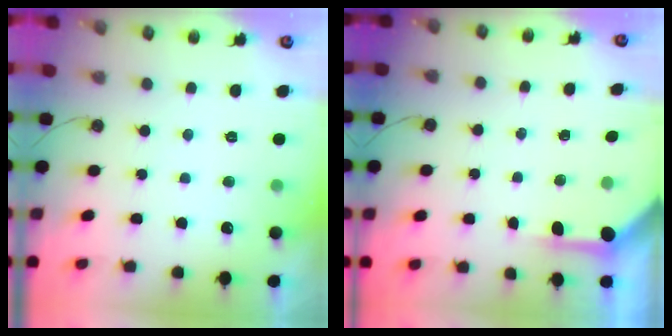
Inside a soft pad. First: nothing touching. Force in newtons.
{"total": 3.9, "press": 3.9, "slide": 0.5}